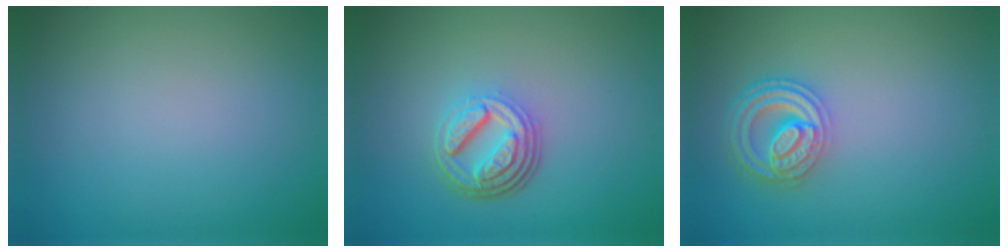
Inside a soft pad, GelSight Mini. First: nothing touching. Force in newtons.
{"total": 4.9, "press": 3.5, "slide": 3.4}
{"total": 4.5, "press": 3.5, "slide": 2.8}